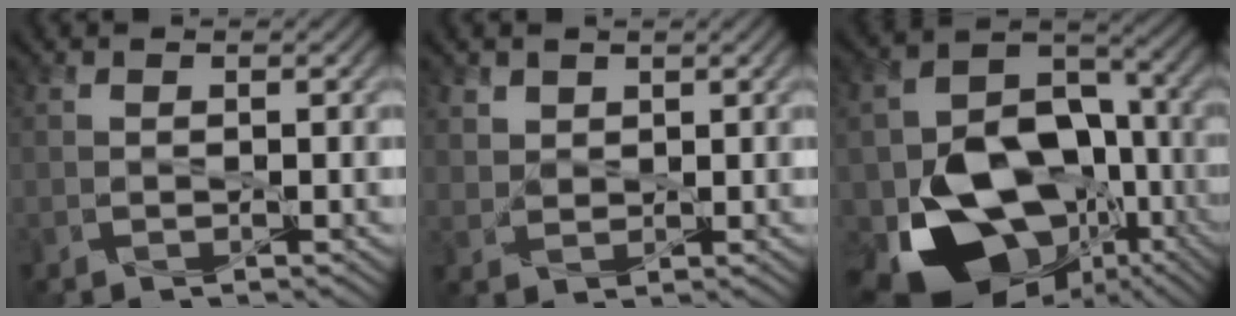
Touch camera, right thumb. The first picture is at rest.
{"total": 2.8, "force": [1.8, 2.0, 0.8], "torque": [-0.035, -0.009, 0.047]}
{"total": 17.9, "force": [-6.8, 12.7, 10.7], "torque": [-0.184, -0.041, -0.106]}